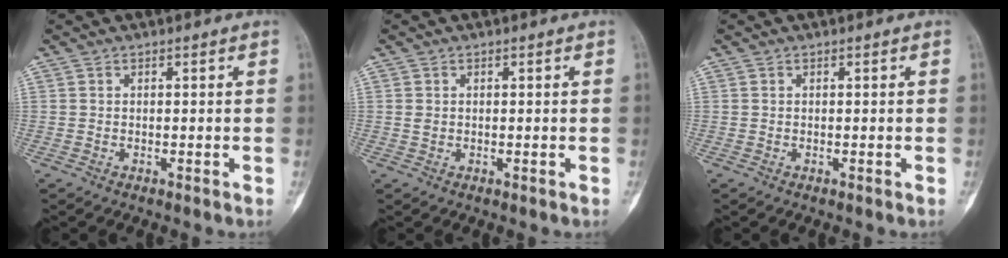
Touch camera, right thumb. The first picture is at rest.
{"total": 0.8, "force": [0.1, 0.7, 0.4], "torque": [-0.004, 0.001, 0.002]}
{"total": 0.0}